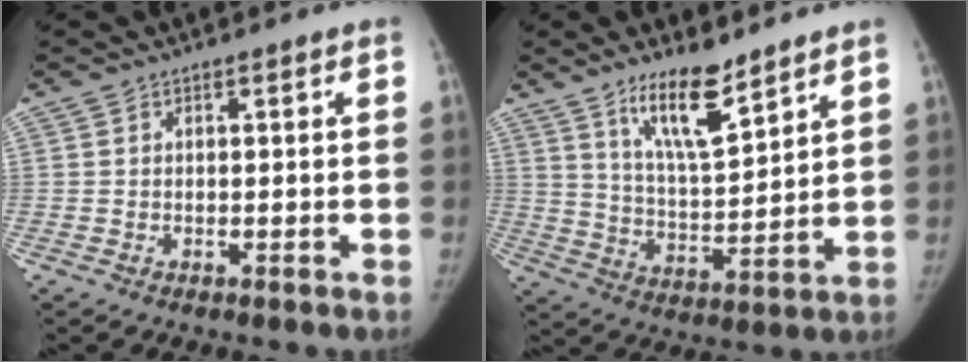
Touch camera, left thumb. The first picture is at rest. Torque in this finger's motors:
{"motor_torque": [0.70, -0.10, 1.38, -1.31, 0.33]}